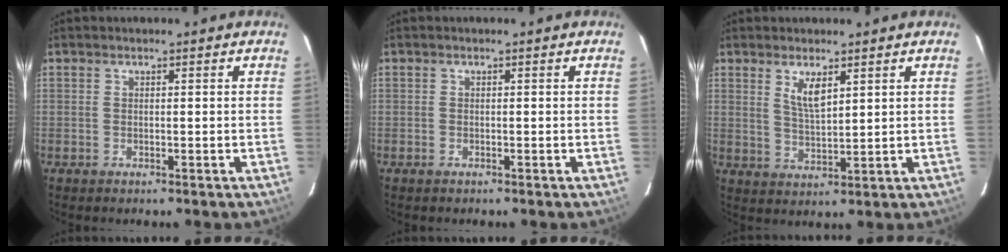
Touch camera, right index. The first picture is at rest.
{"total": 0.5, "force": [-0.4, 0.3, 0.1], "torque": [-0.003, 0.000, -0.009]}
{"total": 4.8, "force": [2.5, 1.5, 3.8], "torque": [-0.070, -0.005, 0.051]}